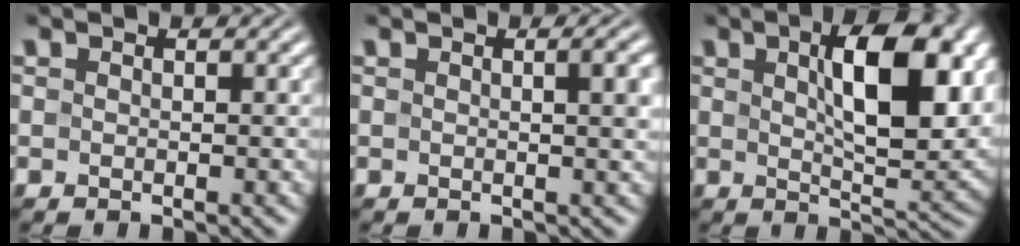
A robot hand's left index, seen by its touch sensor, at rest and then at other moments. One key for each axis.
{"total": 2.3, "fx": 0.4, "fy": 0.5, "fz": 2.2, "tx": -0.023, "ty": 0.006, "tz": 0.003}
{"total": 9.4, "fx": 2.7, "fy": 3.5, "fz": 8.3, "tx": -0.124, "ty": 0.003, "tz": 0.045}